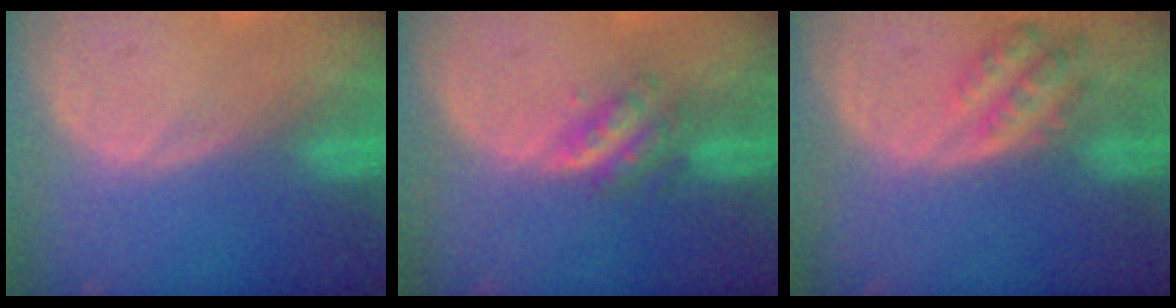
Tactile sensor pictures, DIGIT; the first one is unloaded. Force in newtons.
{"total": 4.7, "press": 4.3, "slide": 2.0}
{"total": 4.8, "press": 4.8, "slide": 0.5}